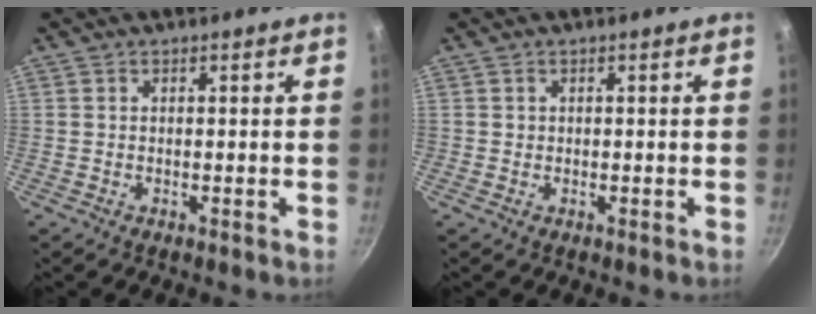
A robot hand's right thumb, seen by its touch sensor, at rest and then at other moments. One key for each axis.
{"total": 0.0}